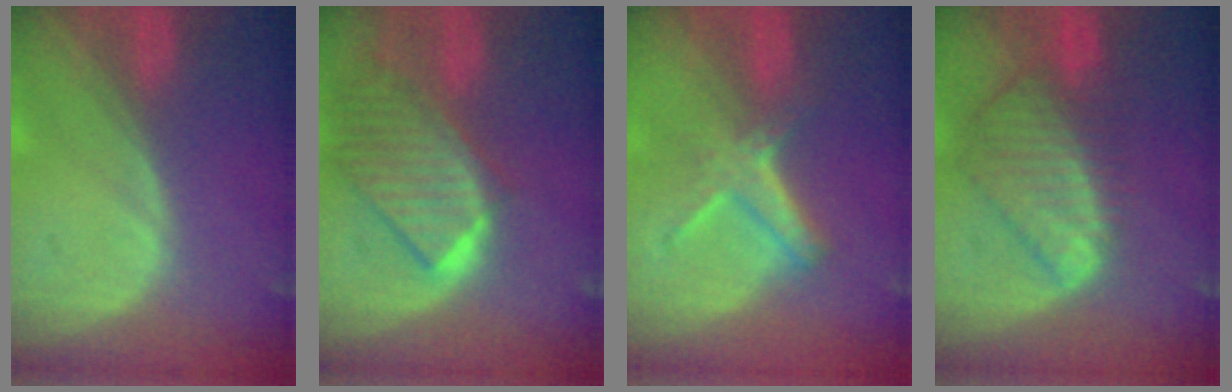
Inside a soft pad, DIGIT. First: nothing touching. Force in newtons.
{"total": 9.8, "press": 8.6, "slide": 4.7}
{"total": 5.8, "press": 5.2, "slide": 2.7}
{"total": 9.0, "press": 7.7, "slide": 4.6}